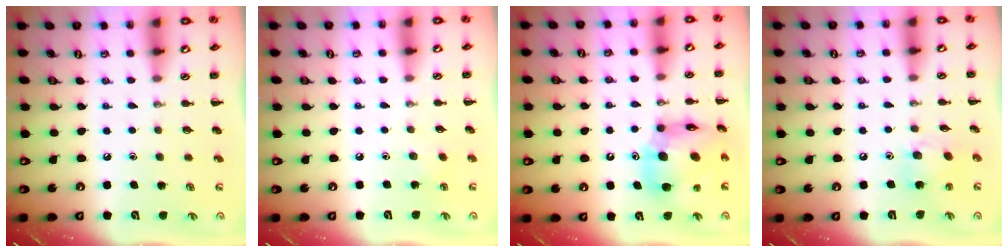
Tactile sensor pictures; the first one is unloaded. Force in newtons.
{"total": 4.0, "press": 3.9, "slide": 1.0}
{"total": 12.5, "press": 12.0, "slide": 3.7}
{"total": 8.0, "press": 7.9, "slide": 1.0}